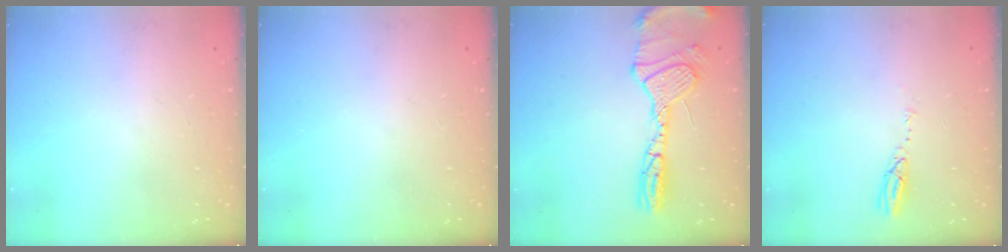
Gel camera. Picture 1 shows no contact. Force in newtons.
{"total": 0.0}
{"total": 16.1, "press": 15.2, "slide": 5.3}
{"total": 3.7, "press": 3.7, "slide": 0.2}